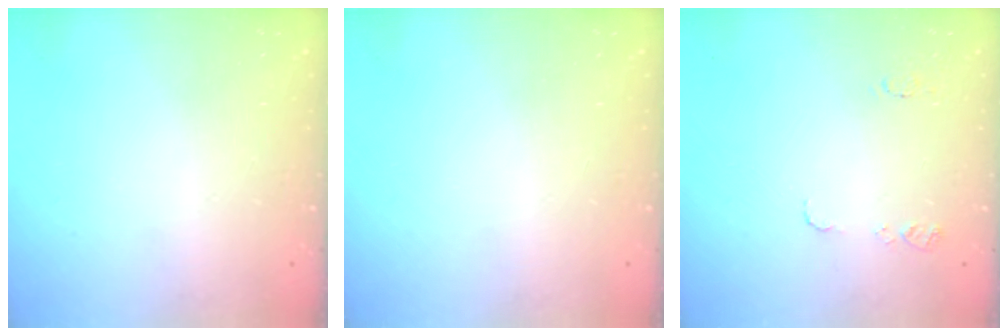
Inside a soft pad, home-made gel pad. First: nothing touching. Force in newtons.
{"total": 0.0}
{"total": 7.1, "press": 7.0, "slide": 0.7}